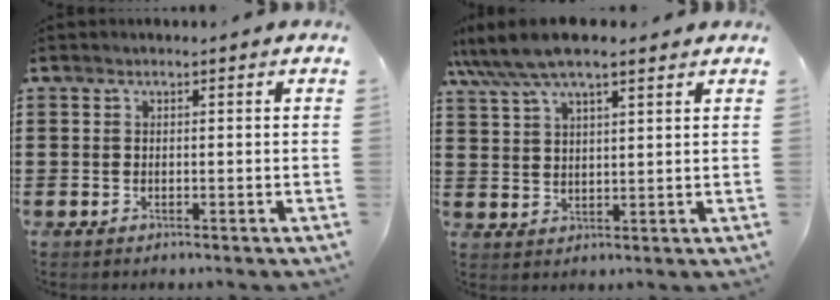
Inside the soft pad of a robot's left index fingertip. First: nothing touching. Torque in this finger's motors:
{"motor_torque": [2.14, 0.00, 1.05, 0.21]}